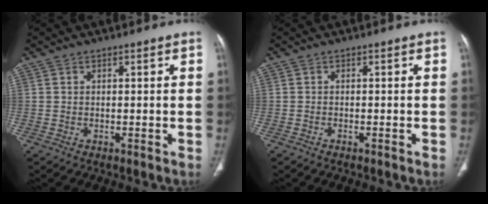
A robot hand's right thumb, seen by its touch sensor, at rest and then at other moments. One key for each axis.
{"total": 0.7, "fx": -0.6, "fy": 0.1, "fz": 0.4, "tx": -0.012, "ty": 0.002, "tz": -0.004}